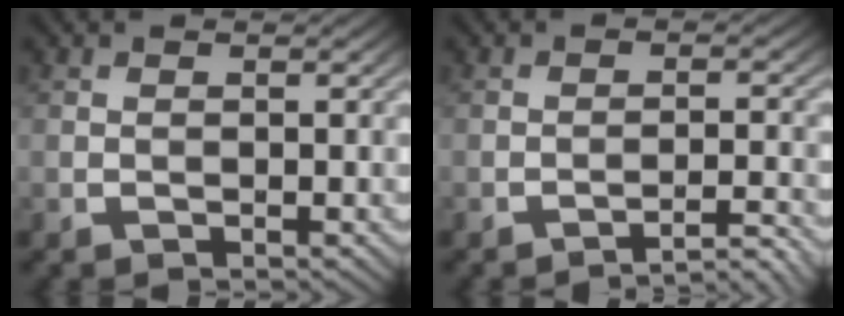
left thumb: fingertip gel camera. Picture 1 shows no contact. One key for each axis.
{"total": 2.8, "fx": -2.7, "fy": -0.8, "fz": 0.6, "tx": -0.006, "ty": 0.013, "tz": -0.040}